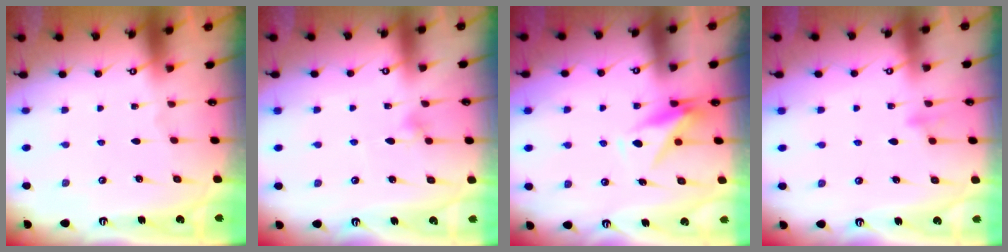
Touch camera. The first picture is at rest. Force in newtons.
{"total": 4.9, "press": 4.7, "slide": 1.4}
{"total": 9.2, "press": 9.1, "slide": 1.6}
{"total": 8.5, "press": 8.5, "slide": 0.8}